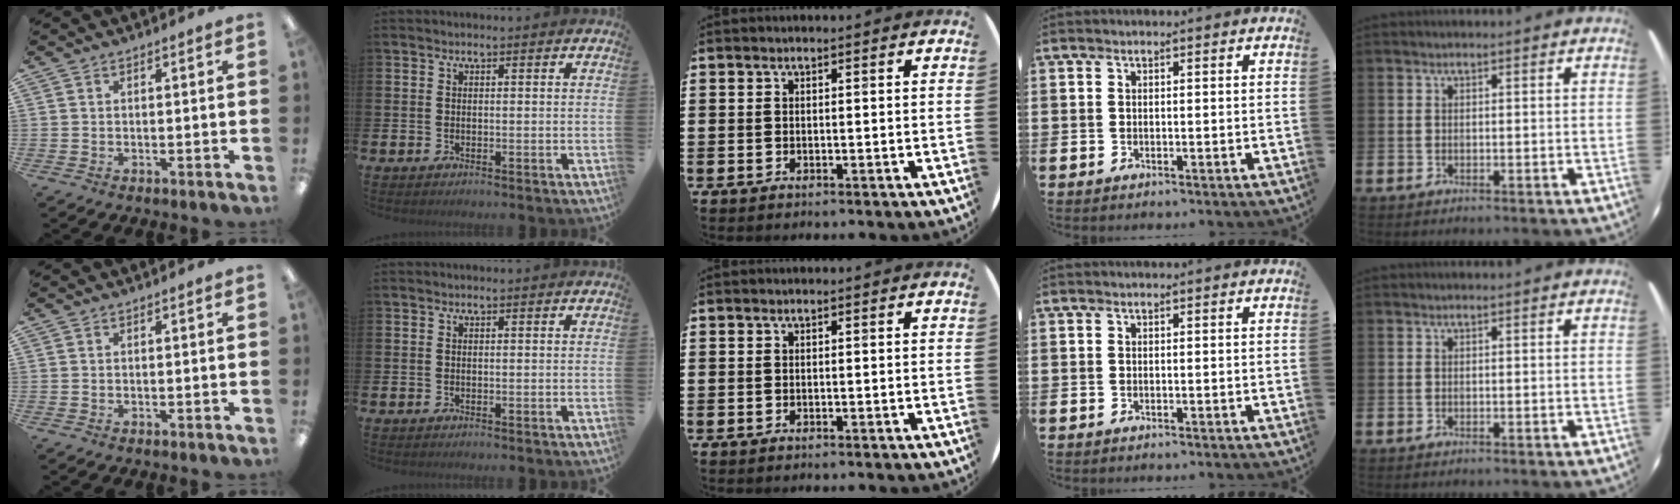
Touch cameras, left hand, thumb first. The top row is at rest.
{}